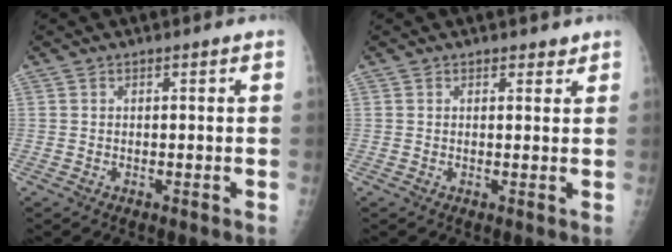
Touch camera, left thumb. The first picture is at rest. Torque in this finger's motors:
{"motor_torque": [-0.16, 0.05, -0.05, 0.16, -0.03]}